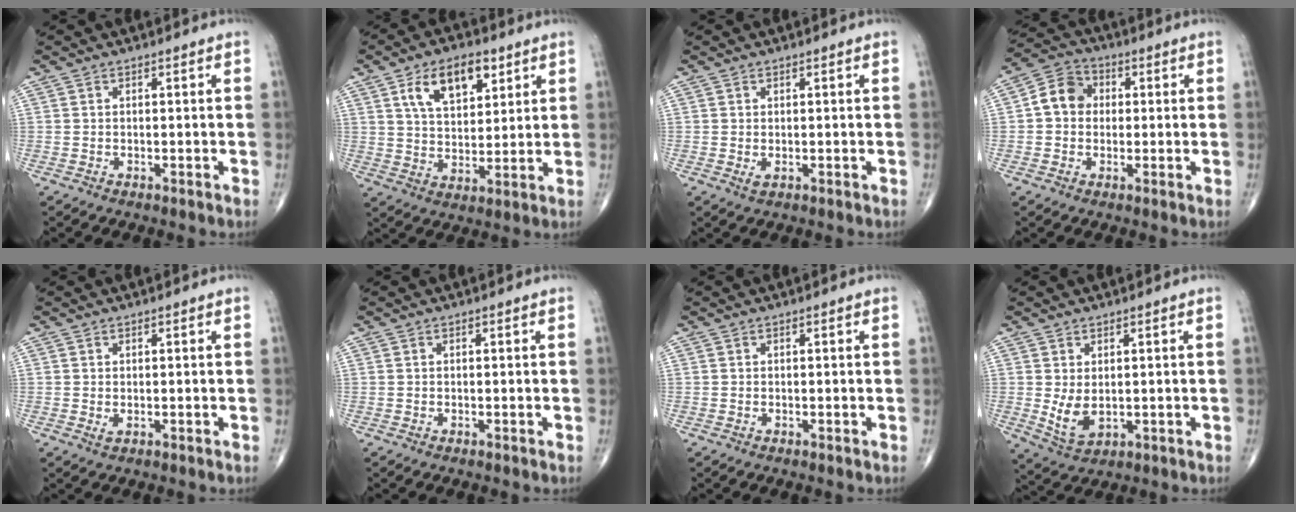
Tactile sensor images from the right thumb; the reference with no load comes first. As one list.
[{"total": 11.6, "force": [5.5, 6.3, 8.0], "torque": [-0.108, -0.018, 0.098]}, {"total": 1.0, "force": [0.0, 0.5, 0.8], "torque": [-0.014, -0.003, 0.001]}, {"total": 7.2, "force": [0.5, 6.1, 3.8], "torque": [-0.052, 0.020, -0.005]}, {"total": 0.9, "force": [0.0, 0.5, 0.7], "torque": [-0.013, -0.002, 0.003]}, {"total": 0.0}, {"total": 0.0}, {"total": 5.1, "force": [0.3, 3.0, 4.1], "torque": [-0.074, -0.011, 0.020]}]